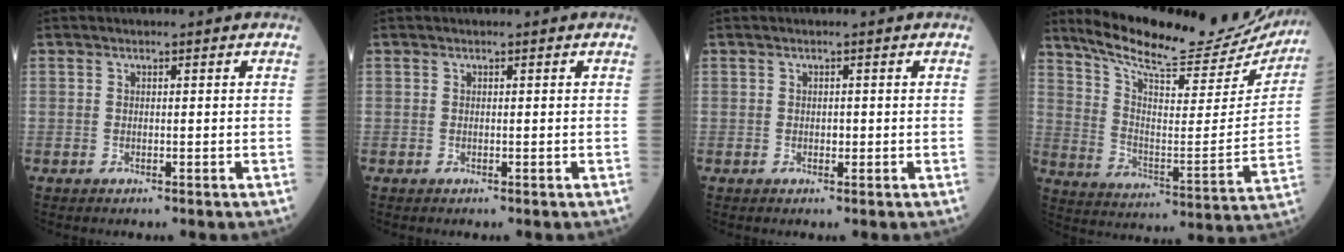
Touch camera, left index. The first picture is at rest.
{"total": 0.0}
{"total": 0.7, "force": [-0.1, 0.4, 0.5], "torque": [-0.009, 0.001, -0.001]}
{"total": 25.0, "force": [22.5, 4.6, 9.9], "torque": [-0.160, -0.047, 0.311]}